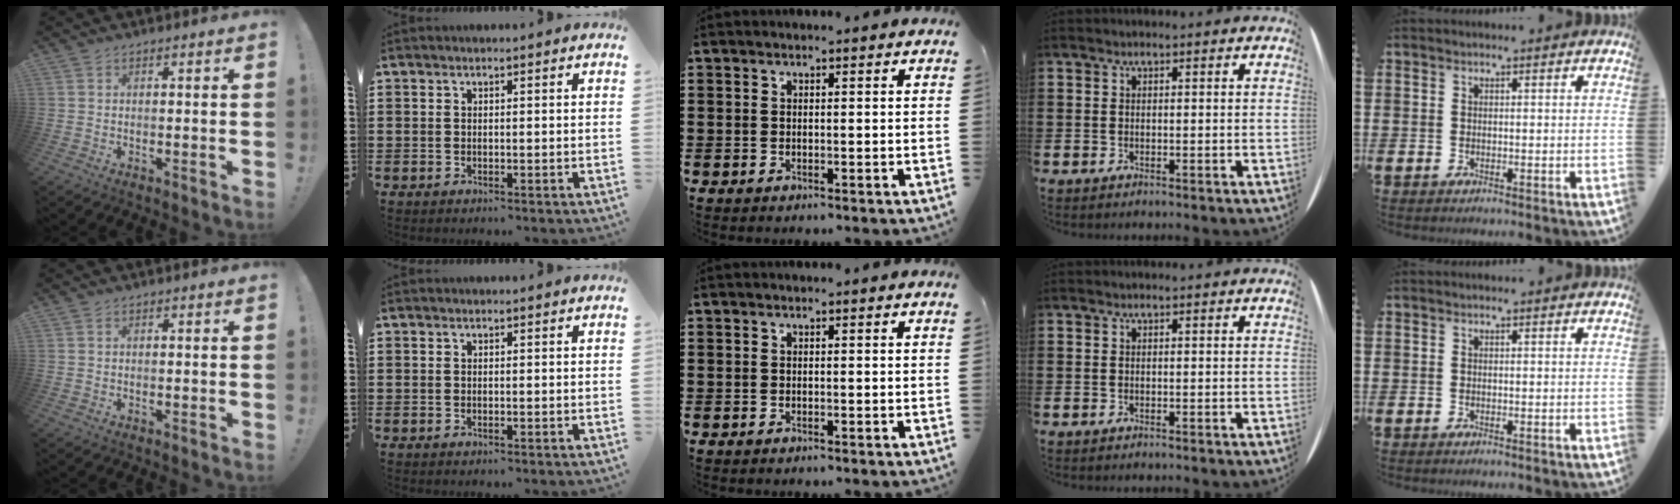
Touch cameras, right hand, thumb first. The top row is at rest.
{}